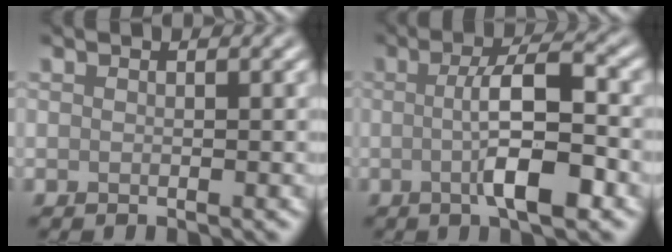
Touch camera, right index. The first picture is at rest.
{"total": 6.3, "force": [-0.9, 1.4, 6.1], "torque": [-0.101, 0.005, -0.019]}